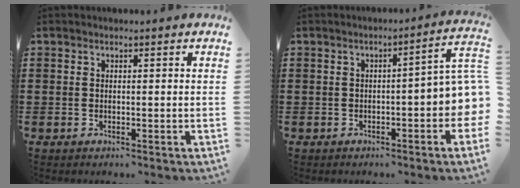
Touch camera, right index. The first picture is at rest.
{"total": 5.2, "force": [-1.1, 1.2, 4.9], "torque": [-0.069, -0.009, -0.024]}